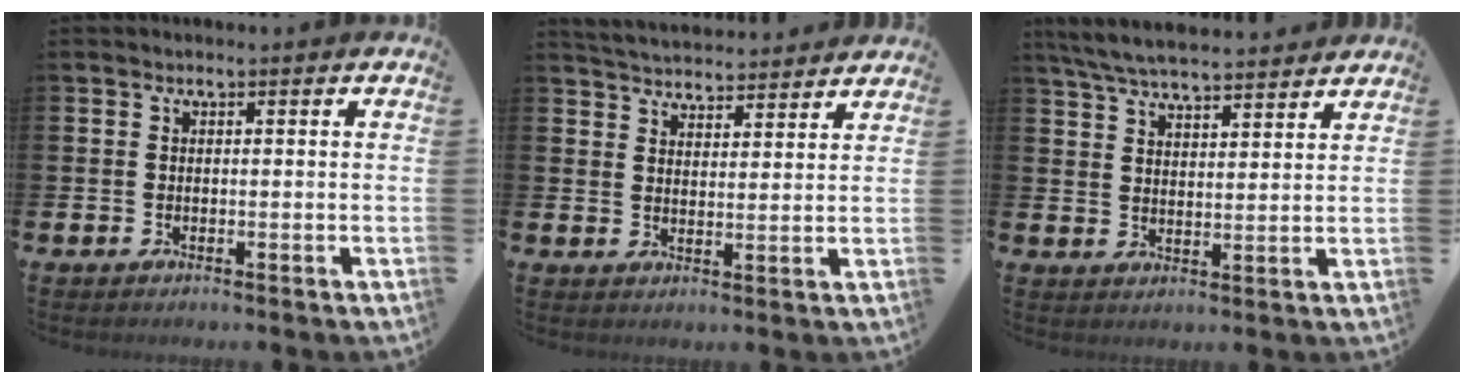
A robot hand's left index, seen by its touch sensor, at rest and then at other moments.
{"total": 4.7, "force": [4.7, 0.5, -0.1], "torque": [-0.013, -0.030, 0.084]}
{"total": 6.4, "force": [6.2, 0.6, 1.6], "torque": [-0.056, -0.025, 0.114]}